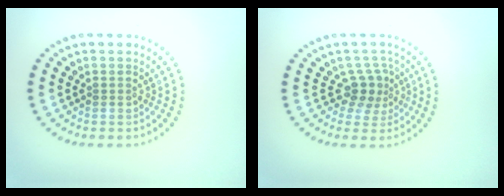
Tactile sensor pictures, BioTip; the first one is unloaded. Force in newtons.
{"total": 2.5, "press": 1.8, "slide": 1.8}